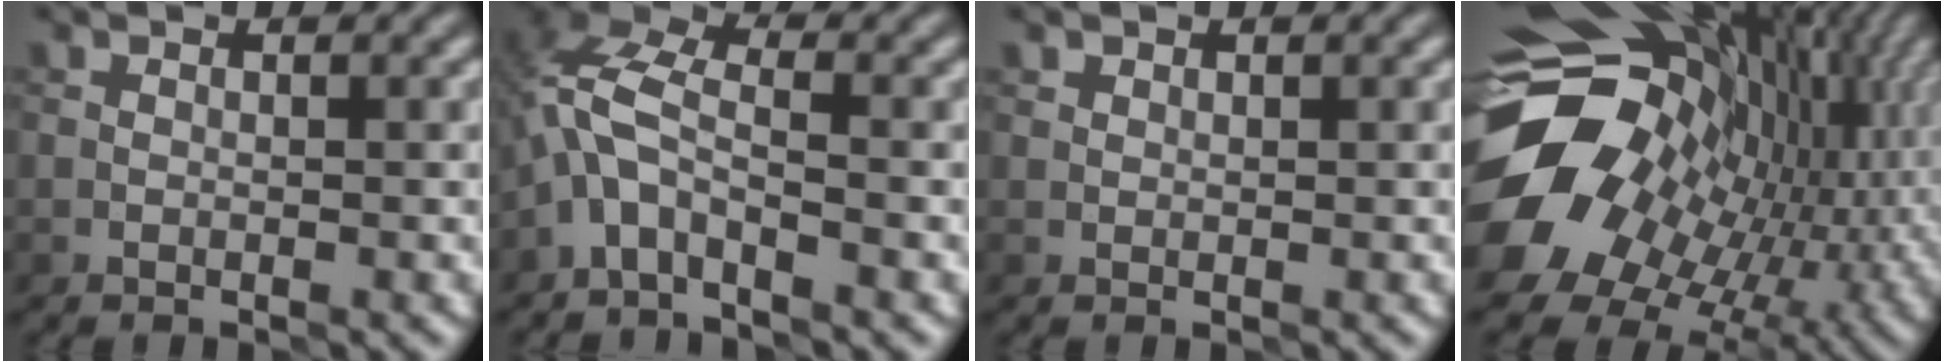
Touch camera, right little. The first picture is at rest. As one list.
[{"total": 4.4, "force": [-1.8, 1.9, 3.5], "torque": [-0.083, 0.017, -0.050]}, {"total": 0.8, "force": [0.6, 0.5, 0.2], "torque": [-0.005, 0.000, 0.007]}, {"total": 18.9, "force": [-1.3, 14.5, 12.1], "torque": [-0.229, -0.024, 0.004]}]